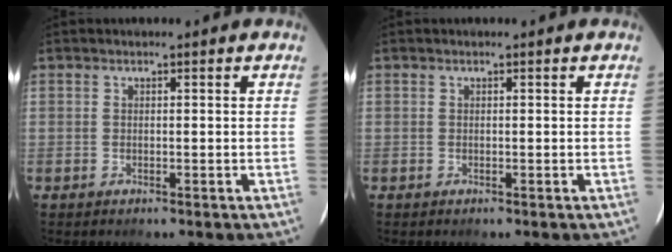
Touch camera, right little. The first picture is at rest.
{"total": 0.0}